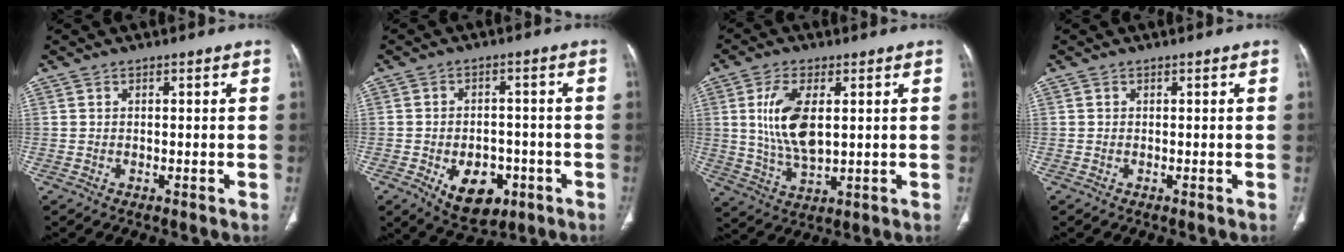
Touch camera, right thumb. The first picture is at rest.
{"total": 10.1, "force": [-4.0, 6.4, 6.7], "torque": [-0.074, 0.016, -0.049]}
{"total": 10.9, "force": [2.0, 5.2, 9.4], "torque": [-0.188, -0.015, 0.043]}
{"total": 0.0}